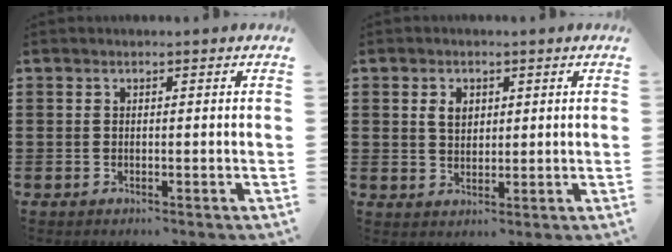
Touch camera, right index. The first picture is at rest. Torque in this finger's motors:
{"motor_torque": [0.59, -0.12, 0.08, 0.02]}